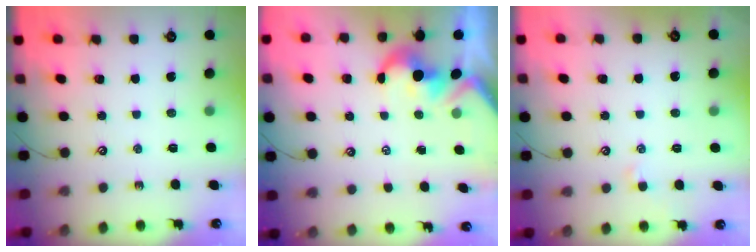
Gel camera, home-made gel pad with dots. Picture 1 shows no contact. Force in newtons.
{"total": 1.7, "press": 1.4, "slide": 1.0}
{"total": 1.4, "press": 1.3, "slide": 0.3}